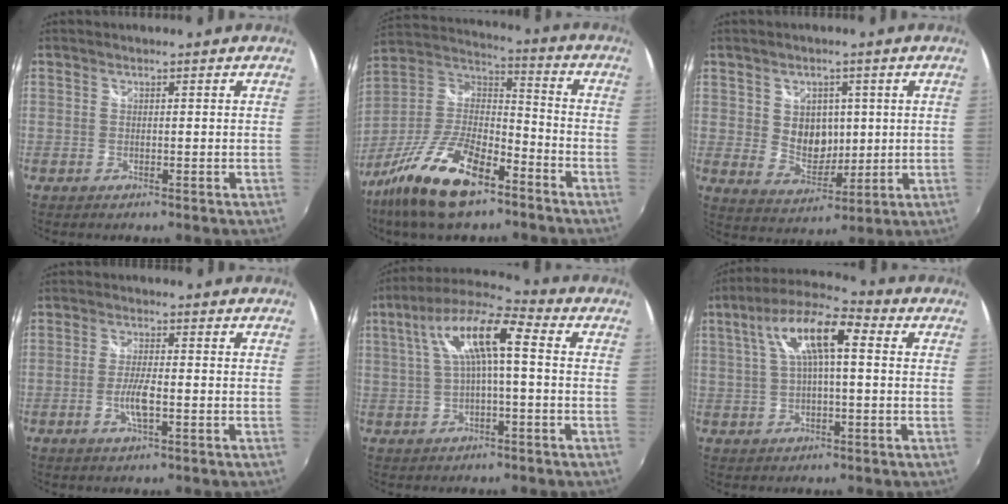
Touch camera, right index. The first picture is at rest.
{"total": 20.3, "force": [-12.4, 7.8, 14.1], "torque": [-0.294, -0.022, -0.229]}
{"total": 7.6, "force": [1.2, 6.1, 4.3], "torque": [-0.072, -0.002, 0.034]}
{"total": 4.6, "force": [-1.5, 0.8, 4.3], "torque": [-0.086, -0.002, -0.029]}
{"total": 11.7, "force": [1.5, 2.8, 11.3], "torque": [-0.215, 0.028, 0.025]}
{"total": 11.6, "force": [2.5, 3.5, 10.8], "torque": [-0.199, 0.027, 0.039]}